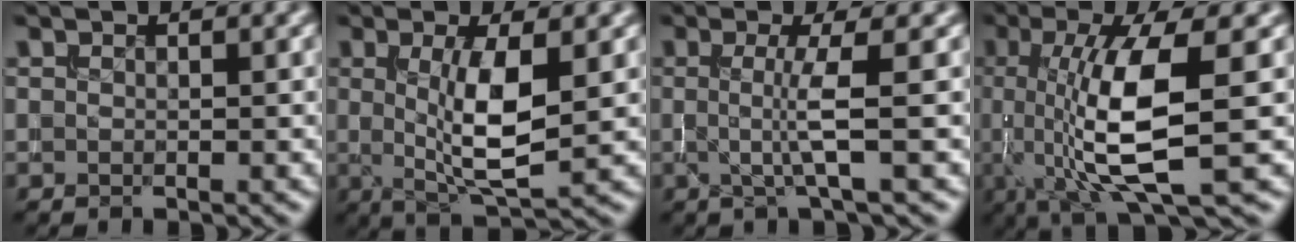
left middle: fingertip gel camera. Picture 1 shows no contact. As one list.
[{"total": 5.7, "force": [0.3, 1.4, 5.5], "torque": [-0.100, -0.009, 0.010]}, {"total": 3.1, "force": [-0.3, 0.2, 3.0], "torque": [-0.061, -0.004, -0.010]}, {"total": 8.8, "force": [-0.3, 2.2, 8.5], "torque": [-0.150, -0.008, -0.001]}]